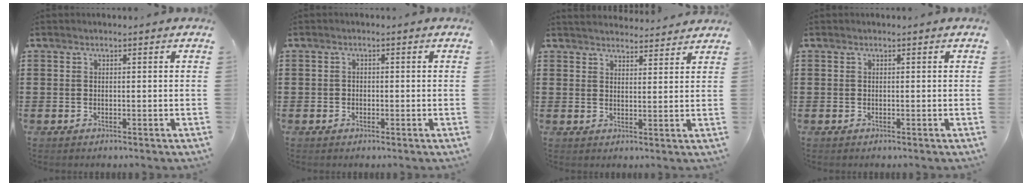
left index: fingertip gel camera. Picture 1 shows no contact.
{"total": 1.4, "force": [-0.6, 1.2, 0.2], "torque": [-0.009, 0.002, -0.014]}
{"total": 3.0, "force": [3.0, 0.1, 0.1], "torque": [-0.011, -0.013, 0.056]}
{"total": 0.0}